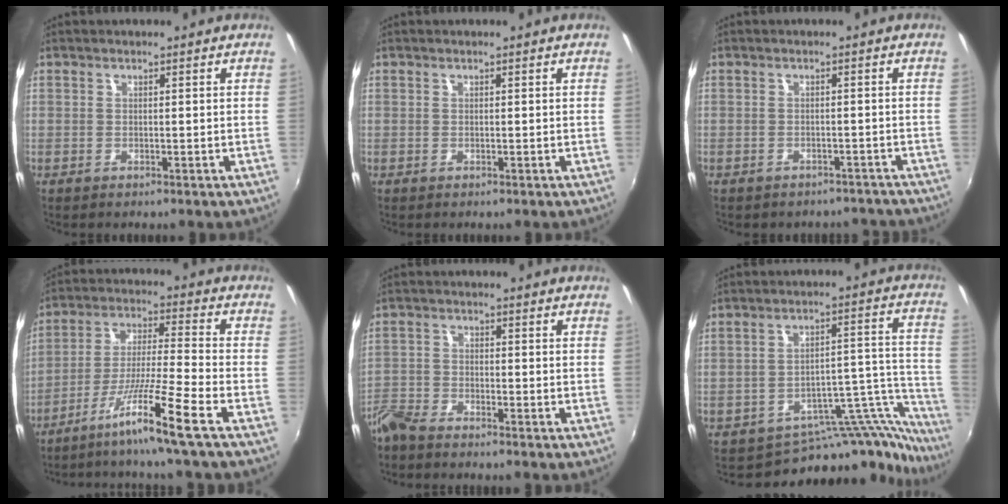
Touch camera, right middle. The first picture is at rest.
{"total": 0.0}
{"total": 7.9, "force": [-7.0, 3.1, 1.8], "torque": [-0.037, 0.003, -0.074]}
{"total": 11.0, "force": [-7.8, -3.1, 7.1], "torque": [-0.144, -0.007, -0.136]}
{"total": 5.8, "force": [-5.3, 1.3, 1.7], "torque": [-0.047, -0.011, -0.115]}
{"total": 16.1, "force": [-14.8, 5.4, 3.6], "torque": [-0.026, 0.055, -0.205]}